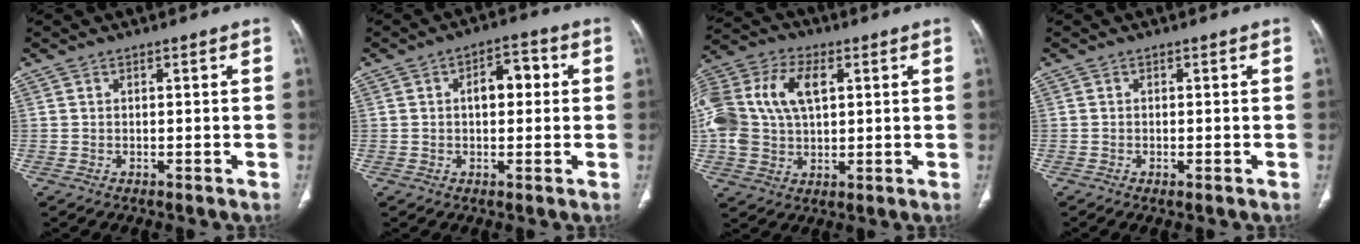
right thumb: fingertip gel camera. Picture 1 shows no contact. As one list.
[{"total": 6.2, "force": [0.9, 3.6, 5.0], "torque": [-0.058, 0.020, 0.007]}, {"total": 20.0, "force": [4.6, 12.9, 14.5], "torque": [-0.331, 0.023, 0.084]}, {"total": 1.0, "force": [-0.5, 0.3, 0.8], "torque": [-0.015, -0.002, -0.006]}]